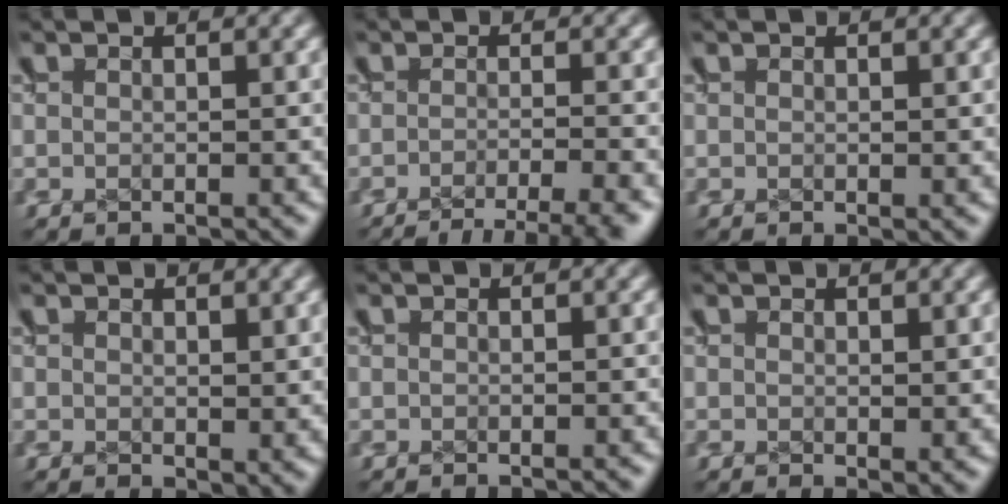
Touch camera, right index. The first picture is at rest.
{"total": 8.6, "force": [-7.4, 3.5, 2.6], "torque": [-0.012, -0.015, -0.113]}
{"total": 0.0}
{"total": 0.9, "force": [0.5, 0.2, 0.7], "torque": [-0.012, -0.010, 0.013]}
{"total": 0.0}
{"total": 0.6, "force": [0.4, 0.0, 0.5], "torque": [-0.007, -0.006, 0.009]}